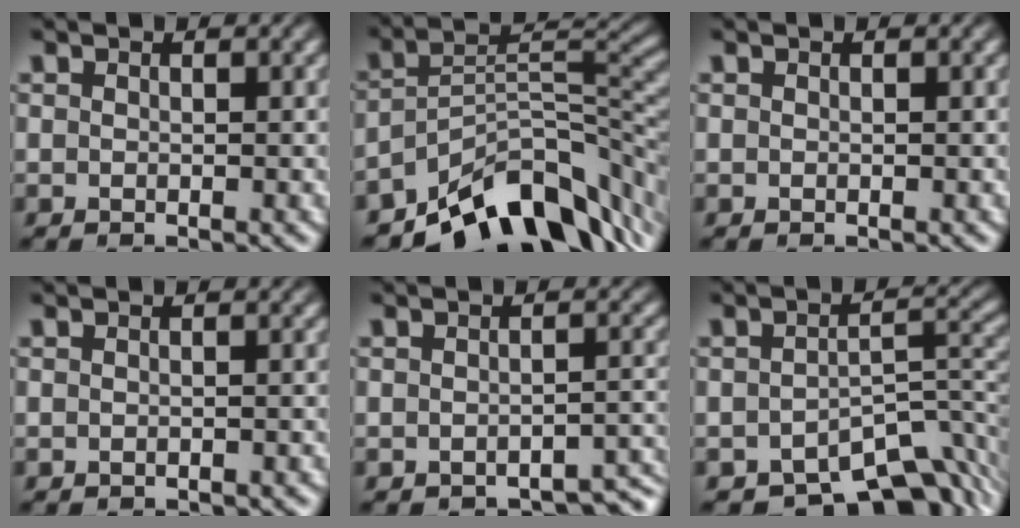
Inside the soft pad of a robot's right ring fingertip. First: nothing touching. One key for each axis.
{"total": 14.4, "fx": -7.7, "fy": 7.2, "fz": 9.8, "tx": -0.130, "ty": -0.030, "tz": -0.109}
{"total": 0.0}
{"total": 1.4, "fx": -1.4, "fy": 0.0, "fz": -0.1, "tx": 0.005, "ty": -0.005, "tz": -0.019}
{"total": 3.9, "fx": -3.7, "fy": 0.7, "fz": 1.0, "tx": -0.004, "ty": -0.007, "tz": -0.054}
{"total": 10.6, "fx": -6.4, "fy": 5.3, "fz": 6.6, "tx": -0.059, "ty": -0.019, "tz": -0.089}